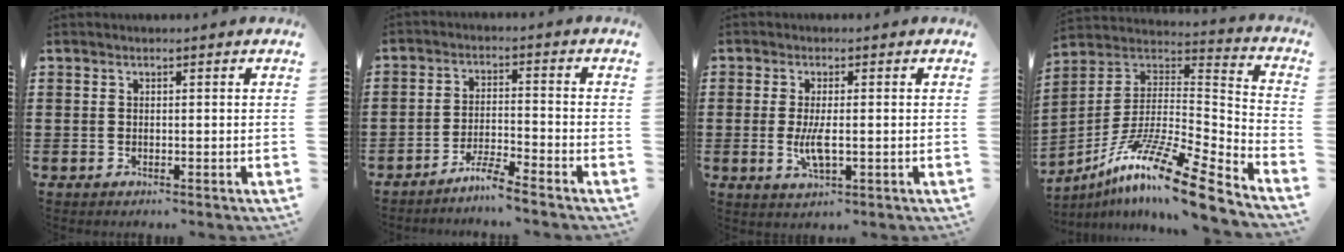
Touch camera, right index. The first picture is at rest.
{"total": 4.1, "force": [-3.8, -0.5, 1.3], "torque": [-0.031, -0.001, -0.078]}
{"total": 4.4, "force": [-0.6, 1.3, 4.2], "torque": [-0.093, -0.009, -0.016]}
{"total": 14.6, "force": [-10.4, 1.2, 10.1], "torque": [-0.178, 0.018, -0.191]}